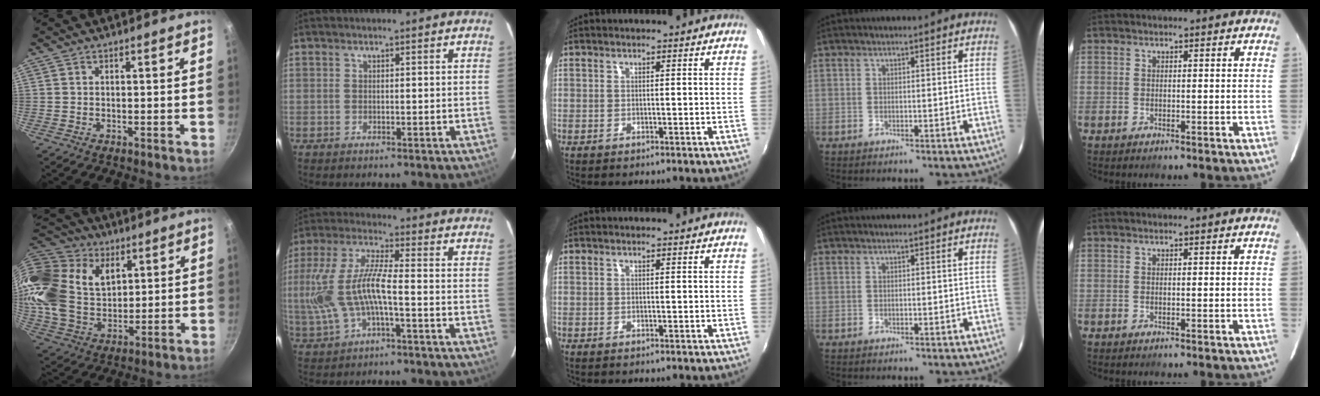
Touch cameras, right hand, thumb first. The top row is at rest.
{"thumb": {"total": 25.1, "force": [10.0, 17.4, 15.0], "torque": [-0.310, -0.003, 0.185]}, "index": {"total": 12.7, "force": [-2.6, 3.5, 11.9], "torque": [-0.250, -0.002, -0.042]}}